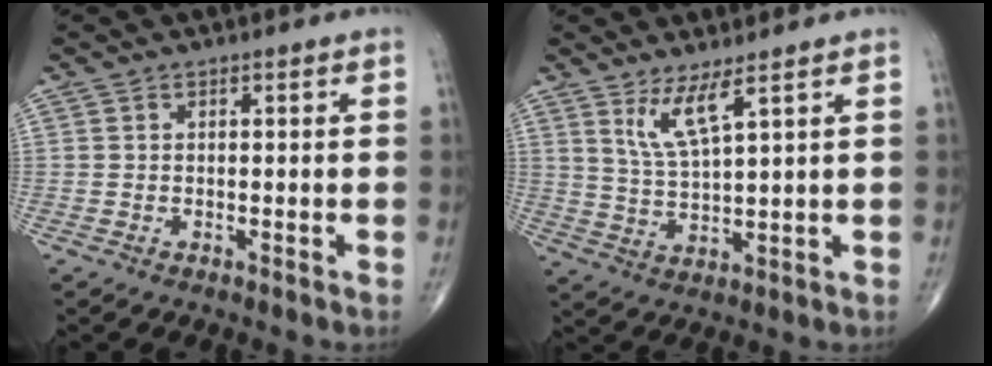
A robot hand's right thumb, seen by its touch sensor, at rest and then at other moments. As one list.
[{"total": 5.9, "force": [3.7, 0.6, 4.6], "torque": [-0.097, -0.038, 0.079]}]